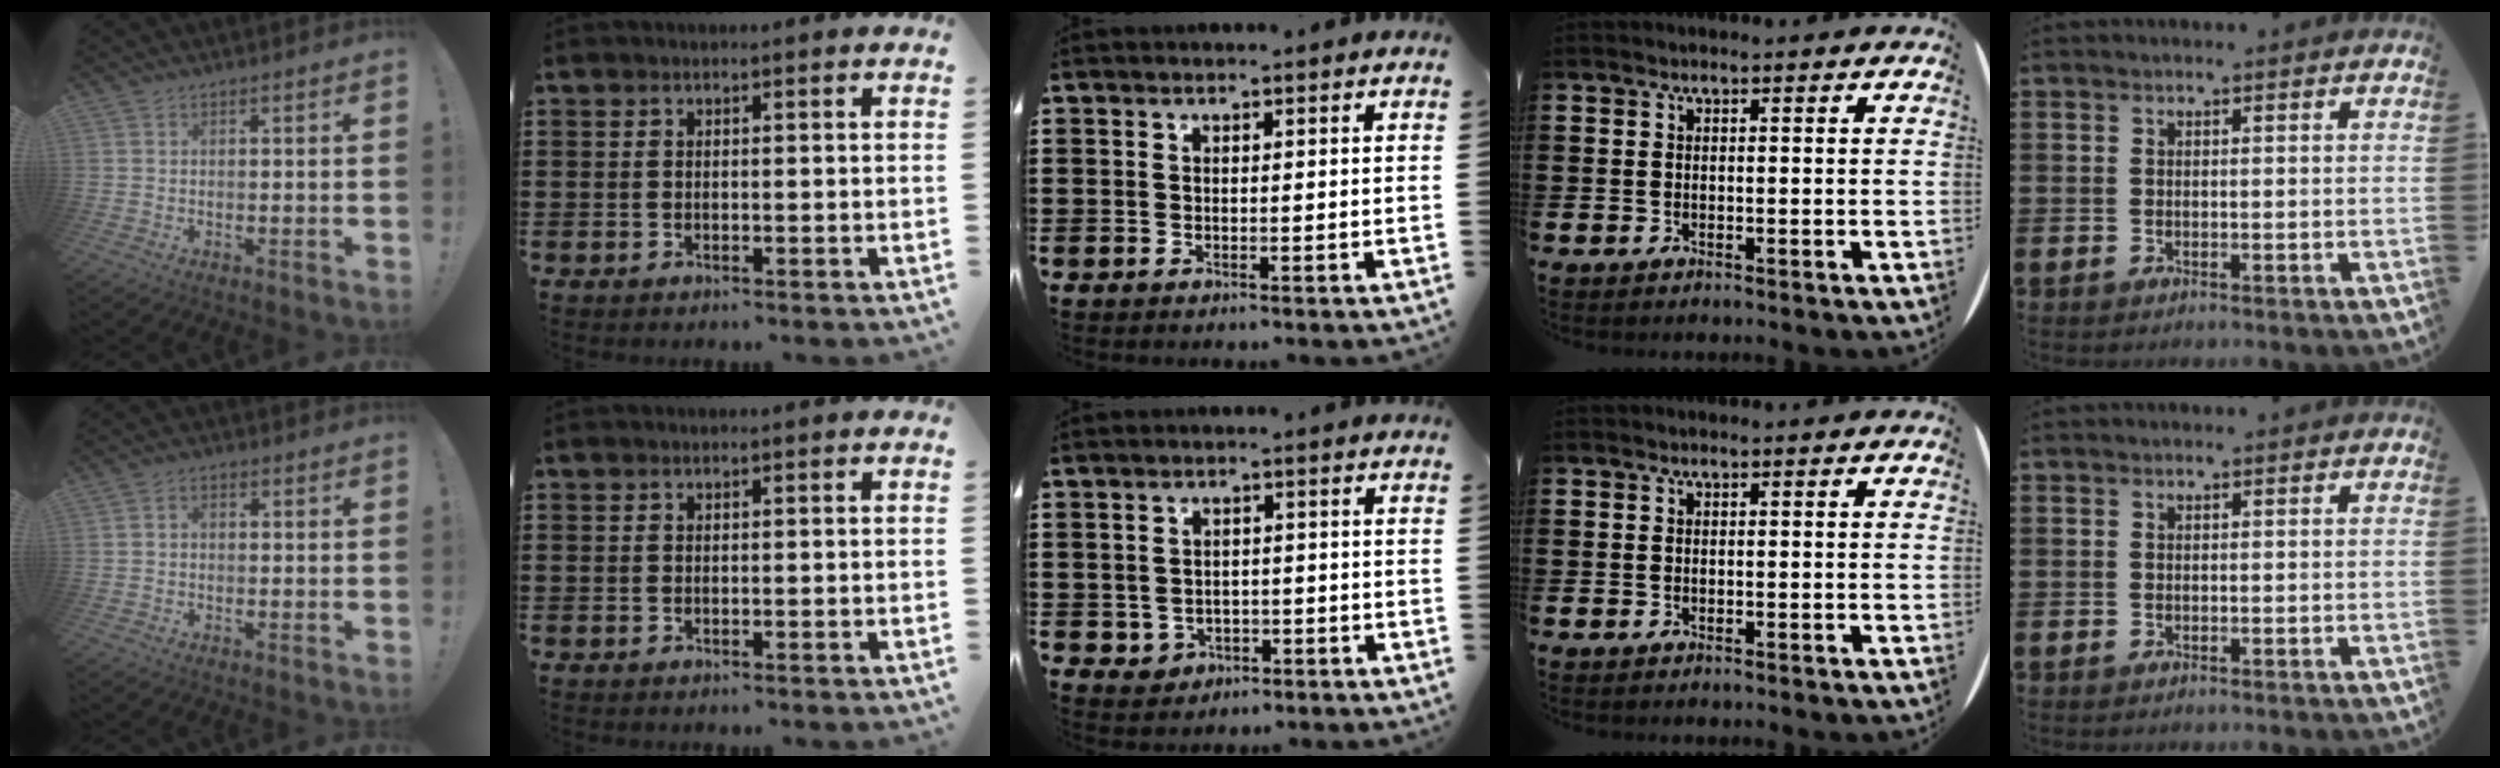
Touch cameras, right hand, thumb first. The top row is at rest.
{"thumb": {"total": 1.9, "force": [-1.0, 1.2, 1.1], "torque": [-0.019, 0.008, -0.017]}, "middle": {"total": 1.8, "force": [-0.8, 1.6, 0.3], "torque": [-0.014, 0.001, -0.021]}}